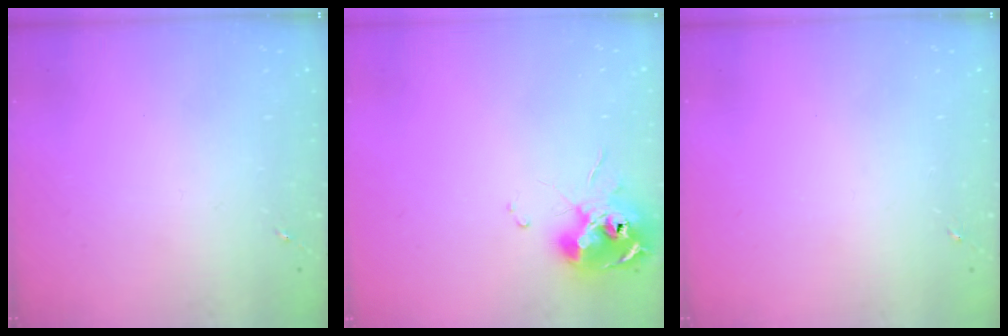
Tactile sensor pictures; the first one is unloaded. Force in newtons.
{"total": 12.2, "press": 12.1, "slide": 1.3}
{"total": 0.0}